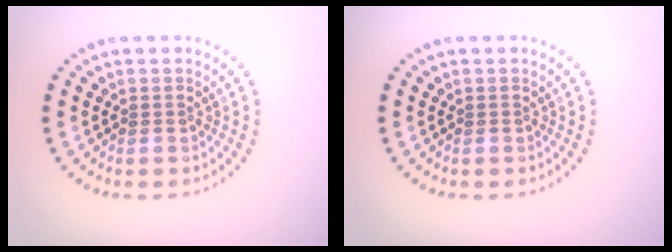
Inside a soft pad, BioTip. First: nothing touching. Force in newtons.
{"total": 0.0}